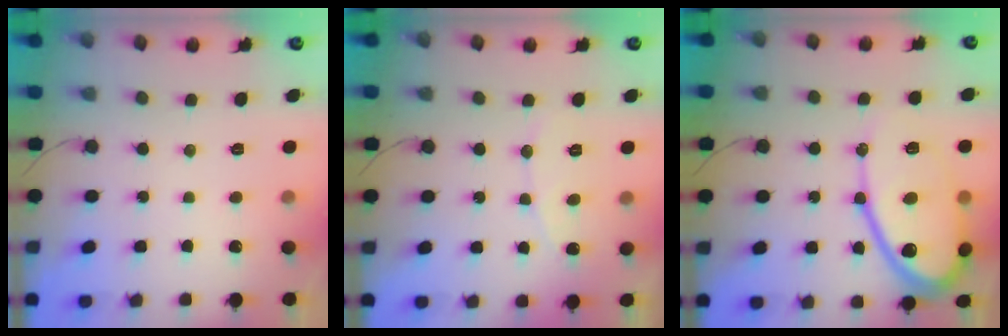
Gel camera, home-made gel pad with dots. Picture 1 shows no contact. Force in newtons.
{"total": 5.2, "press": 5.2, "slide": 0.4}
{"total": 15.9, "press": 15.9, "slide": 1.3}